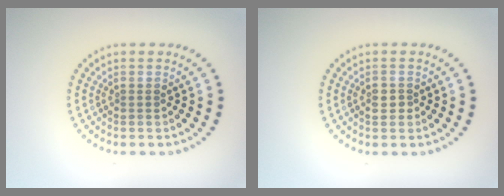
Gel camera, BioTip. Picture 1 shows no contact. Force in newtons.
{"total": 1.4, "press": 1.4, "slide": 0.3}